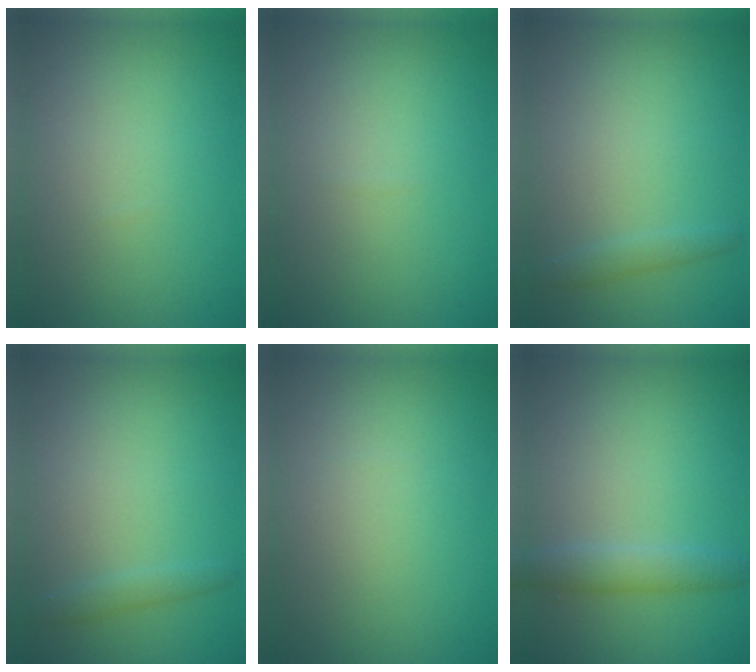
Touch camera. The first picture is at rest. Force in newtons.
{"total": 0.0}
{"total": 1.1, "press": 1.1, "slide": 0.0}
{"total": 1.1, "press": 1.1, "slide": 0.0}
{"total": 0.0}
{"total": 2.4, "press": 2.4, "slide": 0.1}